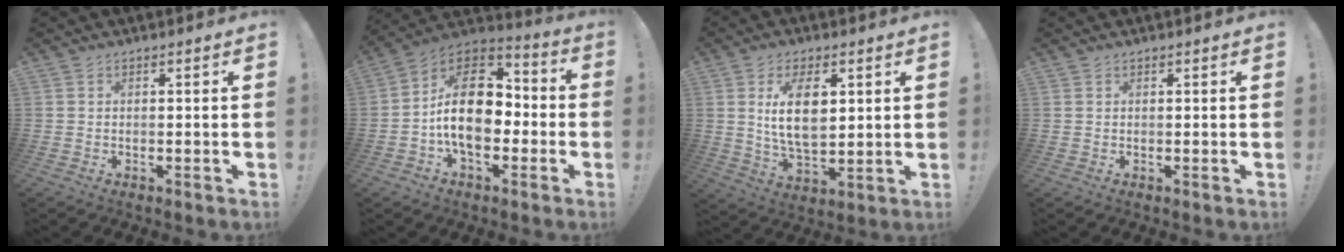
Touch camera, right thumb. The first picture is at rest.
{"total": 19.8, "force": [-1.4, 12.4, 15.4], "torque": [-0.271, 0.022, -0.019]}
{"total": 12.2, "force": [3.1, 6.3, 9.9], "torque": [-0.177, -0.005, 0.050]}
{"total": 0.0}